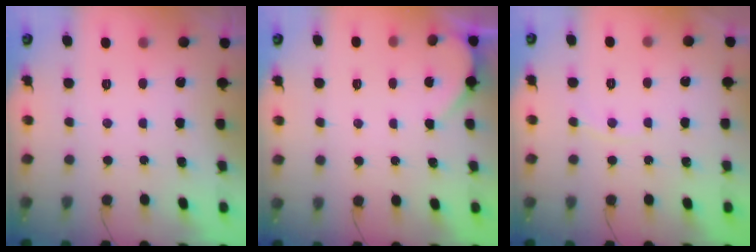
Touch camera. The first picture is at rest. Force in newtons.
{"total": 1.8, "press": 1.8, "slide": 0.2}
{"total": 3.4, "press": 3.4, "slide": 0.5}